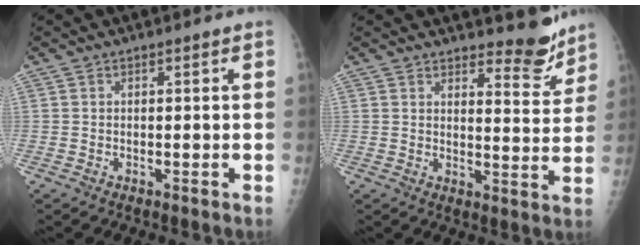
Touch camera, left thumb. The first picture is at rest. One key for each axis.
{"total": 6.7, "fx": 6.0, "fy": 1.8, "fz": 2.2, "tx": -0.007, "ty": -0.058, "tz": 0.081}